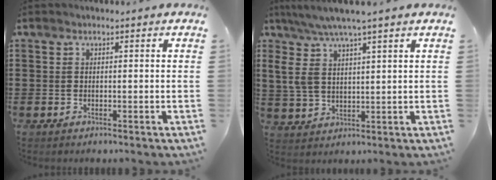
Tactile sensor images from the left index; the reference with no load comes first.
{"total": 6.4, "force": [3.6, 1.8, 4.9], "torque": [-0.104, 0.000, 0.064]}